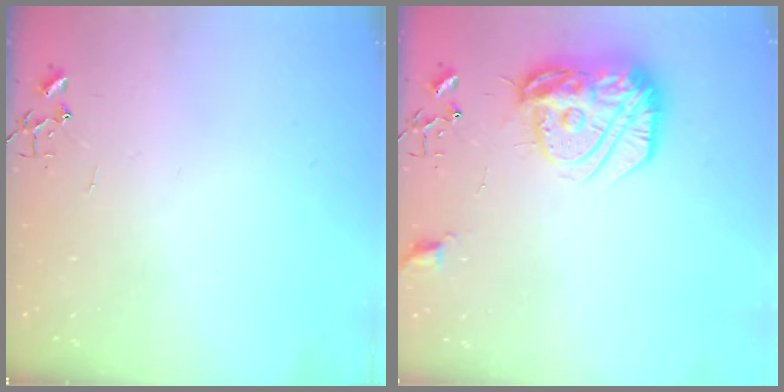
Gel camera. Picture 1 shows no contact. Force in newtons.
{"total": 17.7, "press": 17.6, "slide": 1.4}